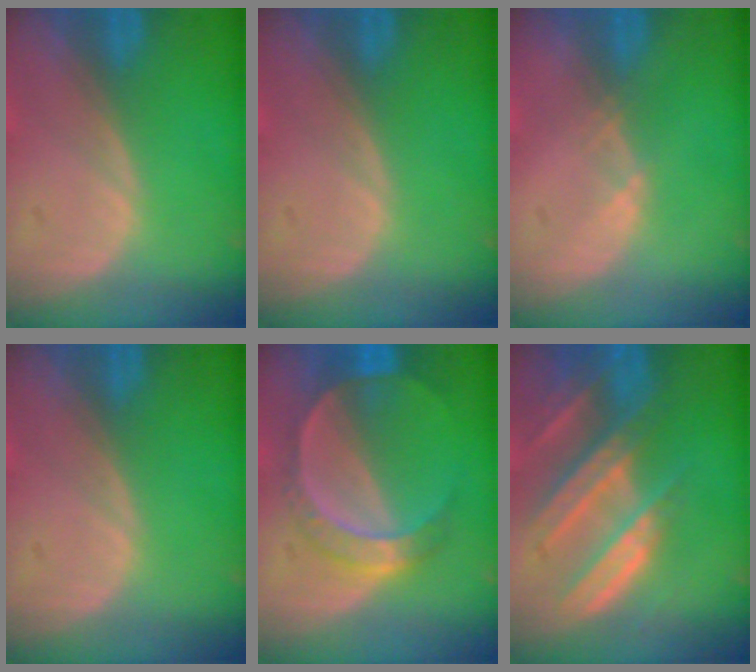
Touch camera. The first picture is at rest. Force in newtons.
{"total": 0.0}
{"total": 1.0, "press": 0.8, "slide": 0.5}
{"total": 0.0}
{"total": 7.2, "press": 6.4, "slide": 3.3}
{"total": 9.2, "press": 8.3, "slide": 4.0}